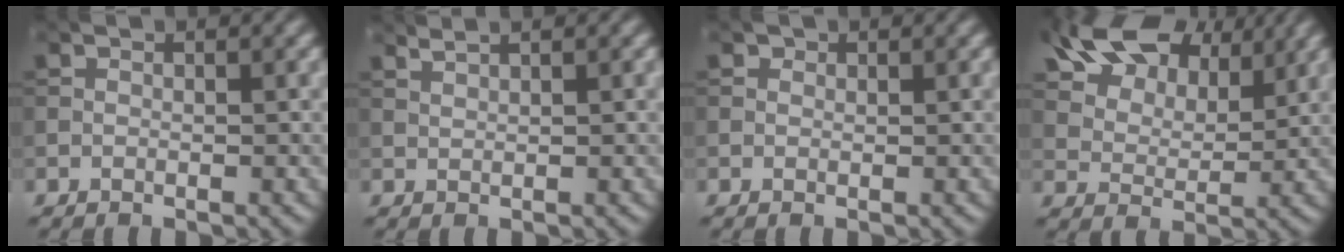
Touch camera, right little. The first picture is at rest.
{"total": 1.4, "force": [1.2, 0.3, 0.7], "torque": [-0.008, 0.001, 0.019]}
{"total": 0.5, "force": [0.4, 0.4, 0.1], "torque": [0.001, 0.000, 0.005]}
{"total": 10.3, "force": [6.5, 5.5, 5.8], "torque": [-0.123, 0.016, 0.118]}